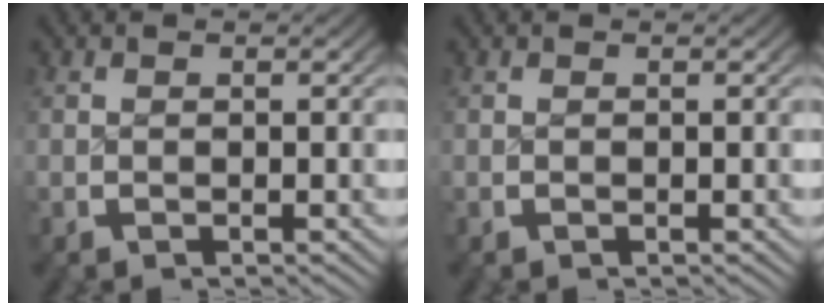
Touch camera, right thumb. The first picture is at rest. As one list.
[{"total": 0.0}]